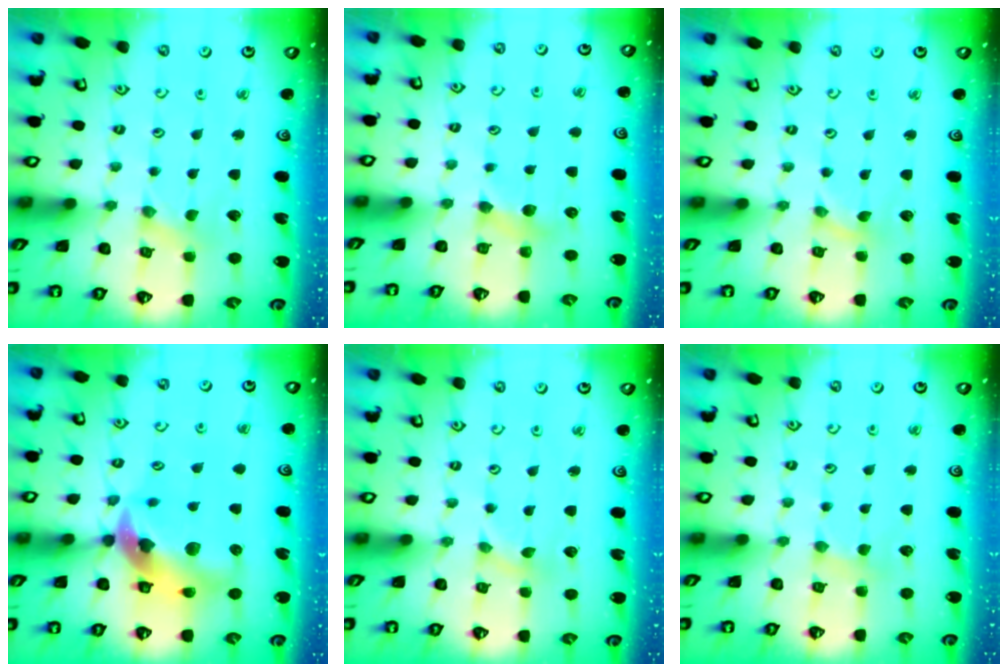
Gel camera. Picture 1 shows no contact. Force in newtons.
{"total": 4.6, "press": 4.6, "slide": 0.5}
{"total": 0.0}
{"total": 14.9, "press": 14.7, "slide": 2.2}
{"total": 0.0}
{"total": 2.2, "press": 2.2, "slide": 0.4}